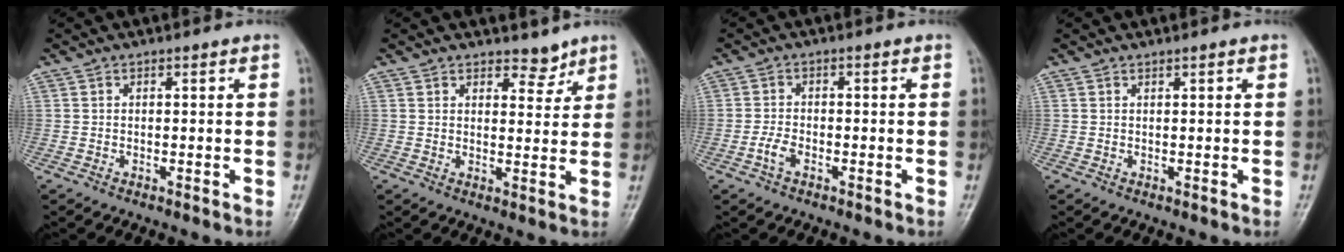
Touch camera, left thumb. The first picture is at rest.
{"total": 3.5, "force": [2.9, 1.8, 0.8], "torque": [0.012, -0.022, 0.042]}
{"total": 2.6, "force": [-1.4, 1.3, 1.7], "torque": [-0.040, 0.009, -0.031]}
{"total": 0.0}